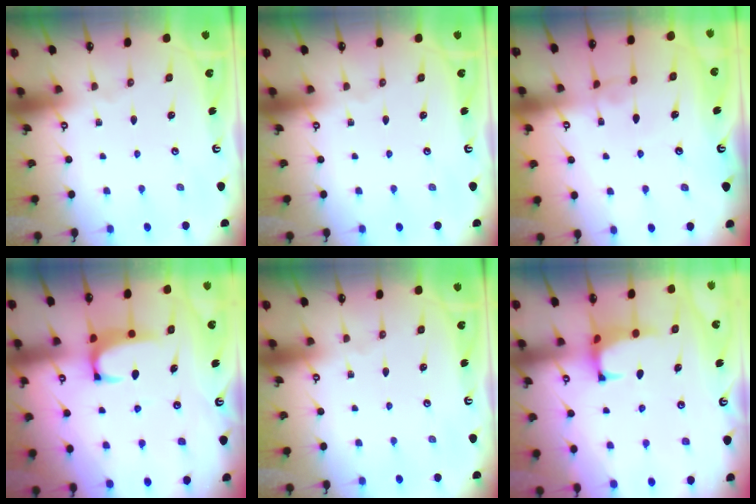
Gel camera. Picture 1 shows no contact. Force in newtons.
{"total": 0.0}
{"total": 1.8, "press": 1.7, "slide": 0.5}
{"total": 2.1, "press": 2.0, "slide": 0.3}
{"total": 0.0}
{"total": 1.6, "press": 1.5, "slide": 0.6}